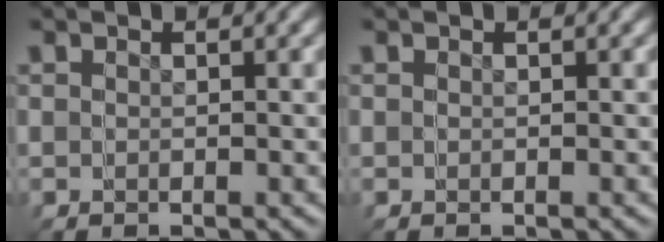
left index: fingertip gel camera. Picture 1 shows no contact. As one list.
[{"total": 0.0}]